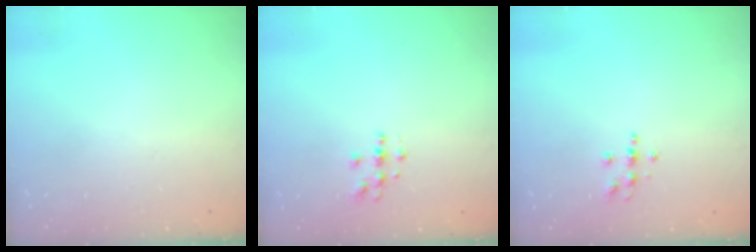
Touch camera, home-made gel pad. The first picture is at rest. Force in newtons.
{"total": 3.9, "press": 3.8, "slide": 0.4}
{"total": 4.8, "press": 4.7, "slide": 0.6}